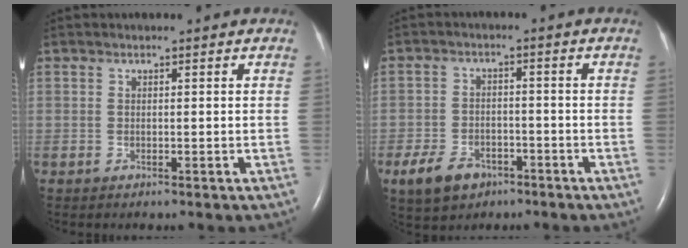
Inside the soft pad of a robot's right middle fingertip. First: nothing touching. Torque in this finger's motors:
{"motor_torque": [0.57, -0.52, 0.06, 0.03]}